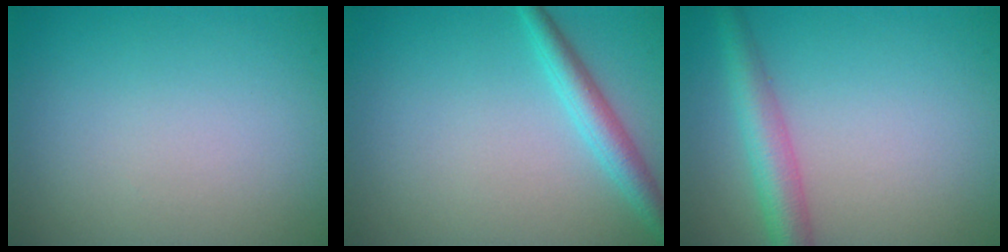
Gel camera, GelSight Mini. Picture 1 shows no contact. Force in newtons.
{"total": 2.7, "press": 2.7, "slide": 0.1}
{"total": 4.0, "press": 4.0, "slide": 0.1}